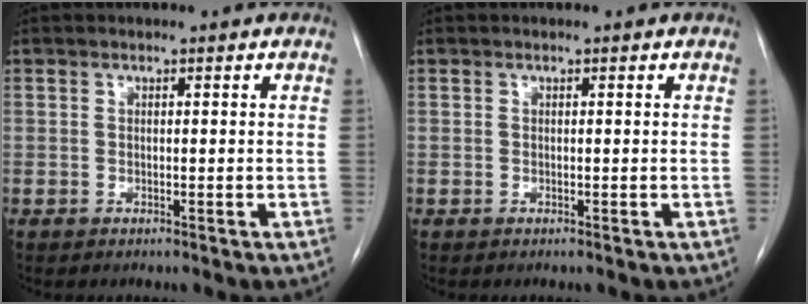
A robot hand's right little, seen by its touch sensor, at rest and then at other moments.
{"total": 0.0}